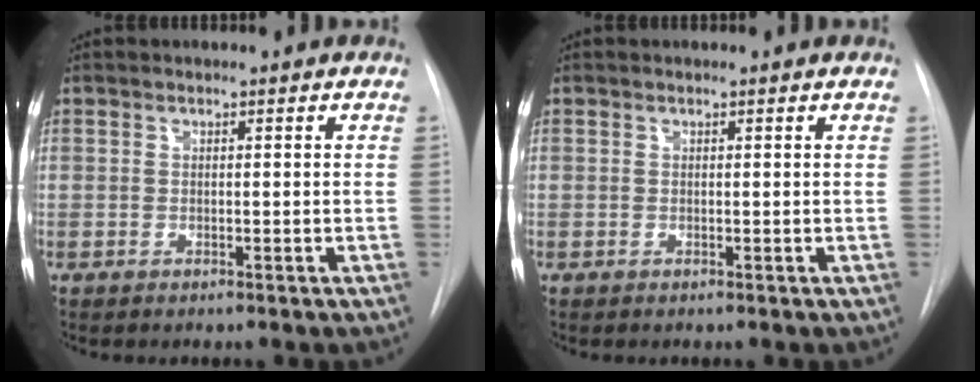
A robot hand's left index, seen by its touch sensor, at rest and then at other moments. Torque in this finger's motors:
{"motor_torque": [0.27, 0.01, -0.01, -0.01]}